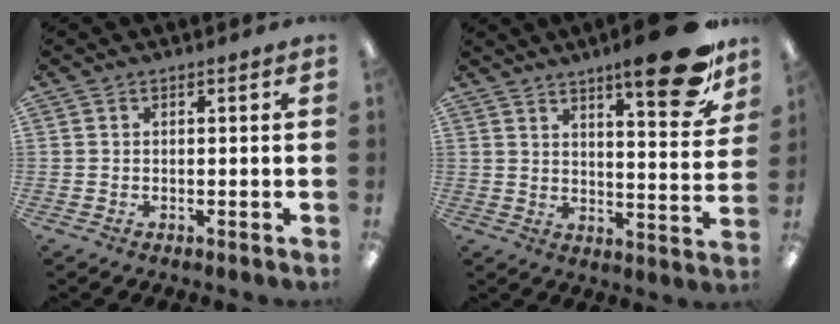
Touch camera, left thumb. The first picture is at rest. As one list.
[{"total": 16.5, "force": [10.9, 4.3, 11.7], "torque": [-0.151, -0.071, 0.169]}]